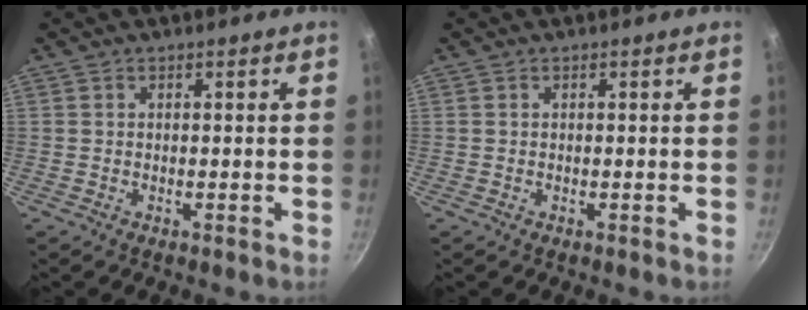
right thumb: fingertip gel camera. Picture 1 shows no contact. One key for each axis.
{"total": 0.0}